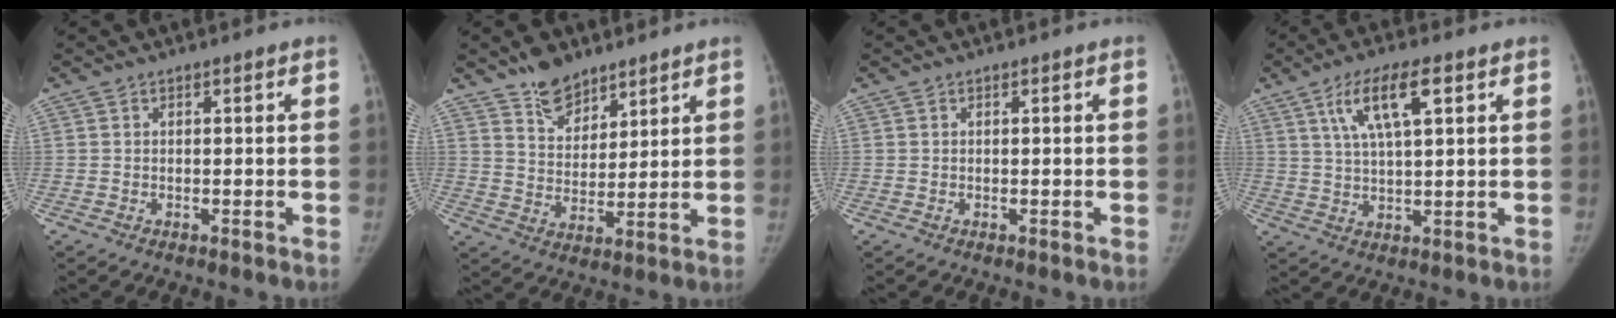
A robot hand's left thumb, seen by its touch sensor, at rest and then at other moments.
{"total": 8.3, "force": [6.5, 4.3, 2.8], "torque": [-0.012, -0.047, 0.116]}
{"total": 0.0}
{"total": 9.4, "force": [4.2, 2.6, 8.0], "torque": [-0.149, -0.004, 0.080]}